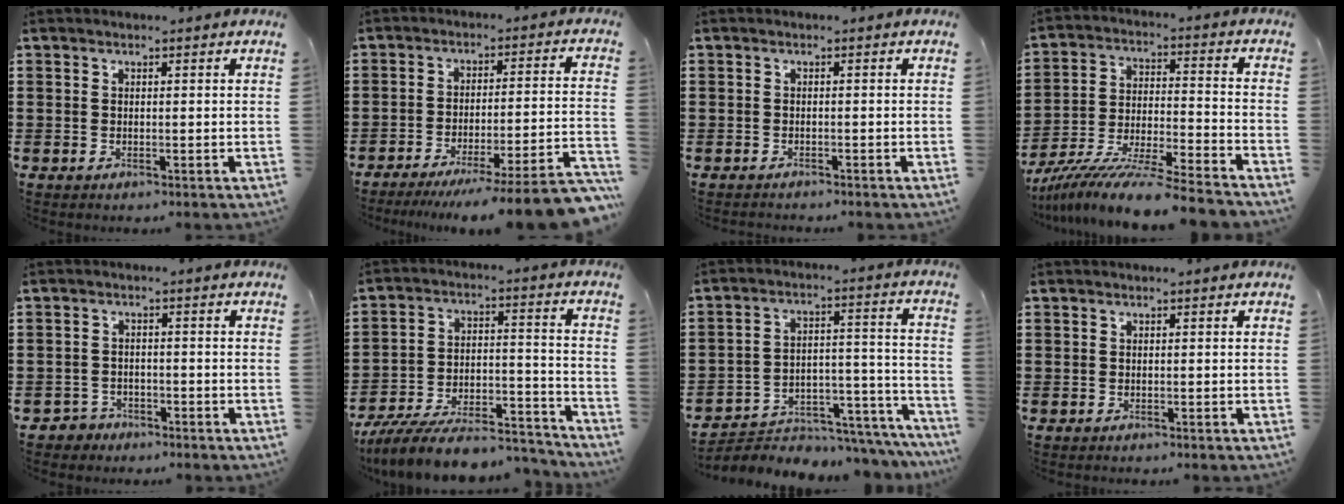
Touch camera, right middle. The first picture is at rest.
{"total": 8.5, "force": [-6.8, -0.3, 5.1], "torque": [-0.070, -0.005, -0.129]}
{"total": 0.8, "force": [-0.8, 0.2, -0.2], "torque": [0.003, 0.004, -0.019]}
{"total": 11.0, "force": [-10.0, -0.1, 4.5], "torque": [-0.083, 0.010, -0.198]}
{"total": 2.2, "force": [-2.0, 0.9, -0.1], "torque": [-0.006, 0.002, -0.044]}
{"total": 10.2, "force": [-9.1, 1.7, 4.3], "torque": [-0.073, 0.016, -0.177]}
{"total": 4.4, "force": [-4.1, 1.5, 0.9], "torque": [-0.019, 0.007, -0.083]}
{"total": 0.5, "force": [-0.4, 0.3, -0.2], "torque": [0.003, 0.005, -0.010]}